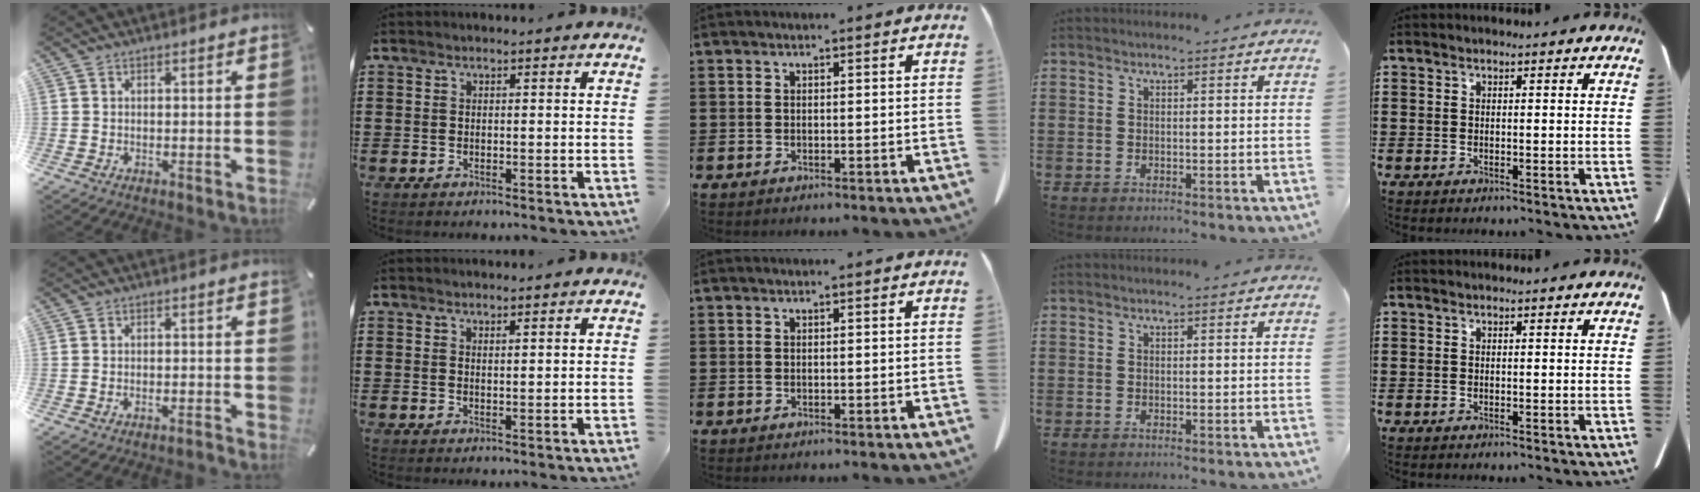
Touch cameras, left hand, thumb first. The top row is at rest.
{"thumb": {"total": 2.1, "force": [-1.8, 0.4, 0.9], "torque": [-0.017, 0.009, -0.036]}, "index": {"total": 1.0, "force": [0.8, 0.0, 0.4], "torque": [-0.010, -0.001, 0.017]}}